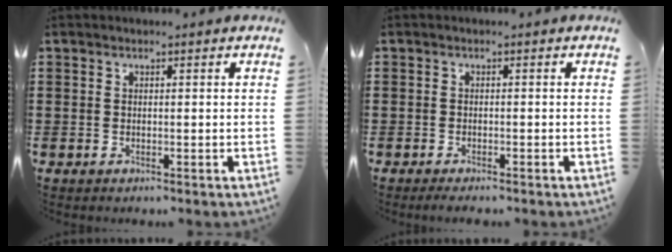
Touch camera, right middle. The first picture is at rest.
{"total": 1.0, "force": [-1.0, 0.1, 0.3], "torque": [-0.009, -0.004, -0.018]}